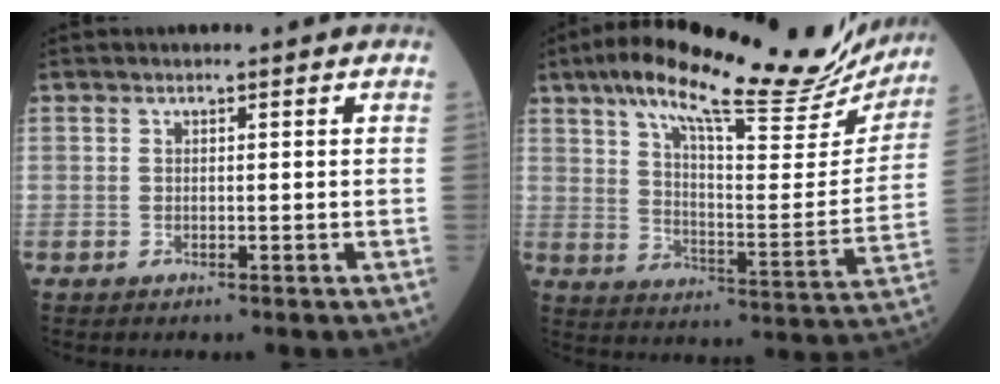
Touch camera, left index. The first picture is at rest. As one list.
[{"total": 26.3, "force": [21.1, 5.4, 14.8], "torque": [-0.227, 0.002, 0.285]}]